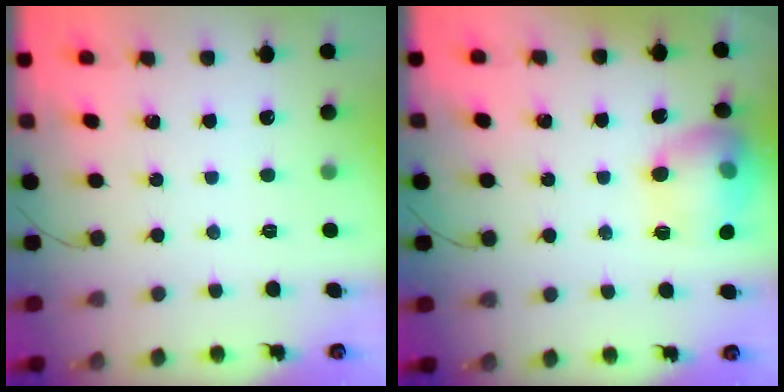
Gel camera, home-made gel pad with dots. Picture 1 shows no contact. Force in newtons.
{"total": 15.7, "press": 15.7, "slide": 1.3}